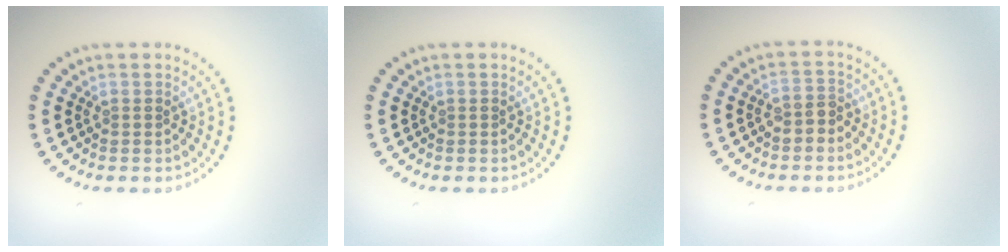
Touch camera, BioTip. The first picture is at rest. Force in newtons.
{"total": 0.0}
{"total": 1.7, "press": 1.5, "slide": 0.8}